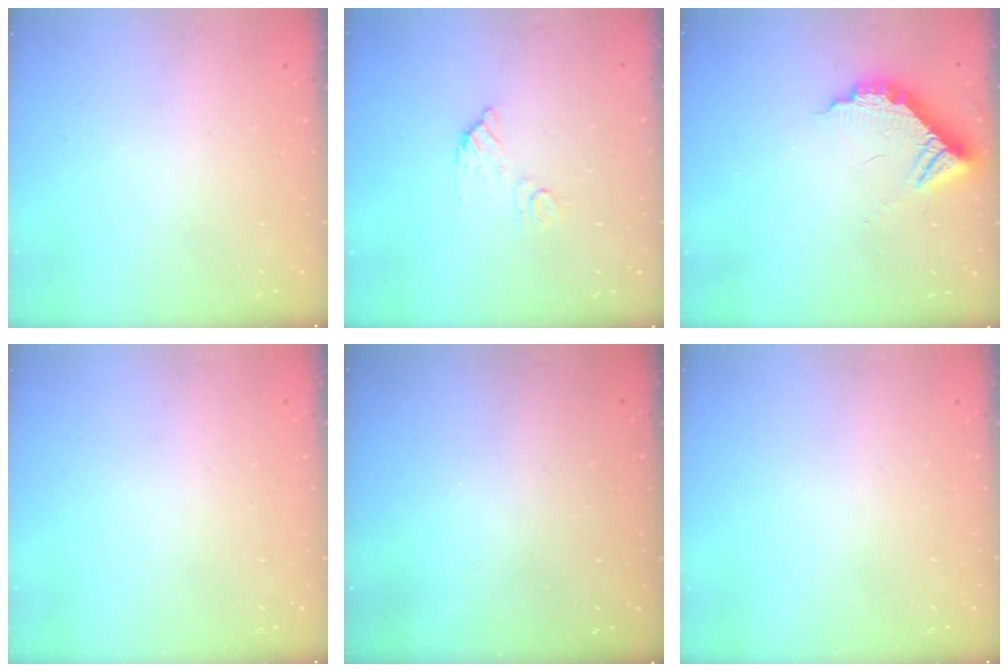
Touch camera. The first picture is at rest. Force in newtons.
{"total": 5.8, "press": 5.8, "slide": 0.2}
{"total": 10.8, "press": 10.8, "slide": 0.1}
{"total": 0.0}
{"total": 3.2, "press": 3.2, "slide": 0.1}
{"total": 0.0}